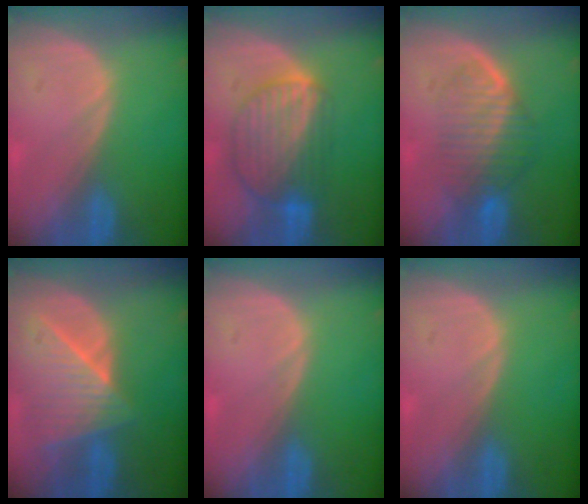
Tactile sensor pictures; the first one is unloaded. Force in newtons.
{"total": 8.9, "press": 7.7, "slide": 4.4}
{"total": 6.7, "press": 6.4, "slide": 1.8}
{"total": 8.3, "press": 7.6, "slide": 3.5}
{"total": 0.0}
{"total": 0.0}